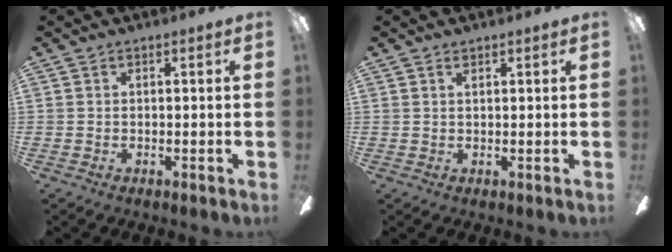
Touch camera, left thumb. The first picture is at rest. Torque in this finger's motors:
{"motor_torque": [0.31, -0.10, -0.31, 0.10, 0.05]}